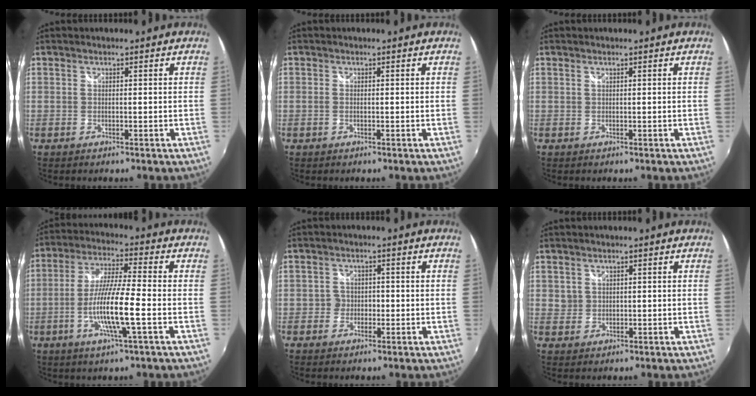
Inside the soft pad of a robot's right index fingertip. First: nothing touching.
{"total": 0.6, "force": [-0.2, 0.3, 0.4], "torque": [-0.012, -0.001, -0.005]}
{"total": 0.0}
{"total": 10.8, "force": [-3.3, 0.1, 10.2], "torque": [-0.204, -0.005, -0.064]}
{"total": 2.5, "force": [-1.0, 2.3, 0.2], "torque": [-0.003, 0.006, -0.020]}
{"total": 1.7, "force": [0.6, 1.6, 0.1], "torque": [0.006, 0.005, 0.010]}